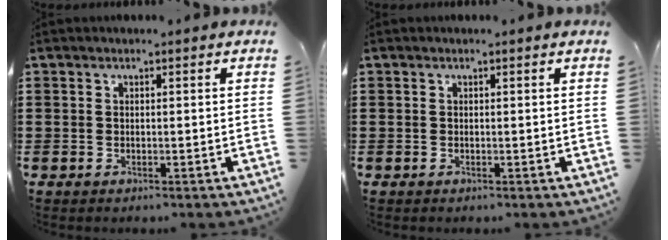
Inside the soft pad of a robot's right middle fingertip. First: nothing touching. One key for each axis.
{"total": 0.0}